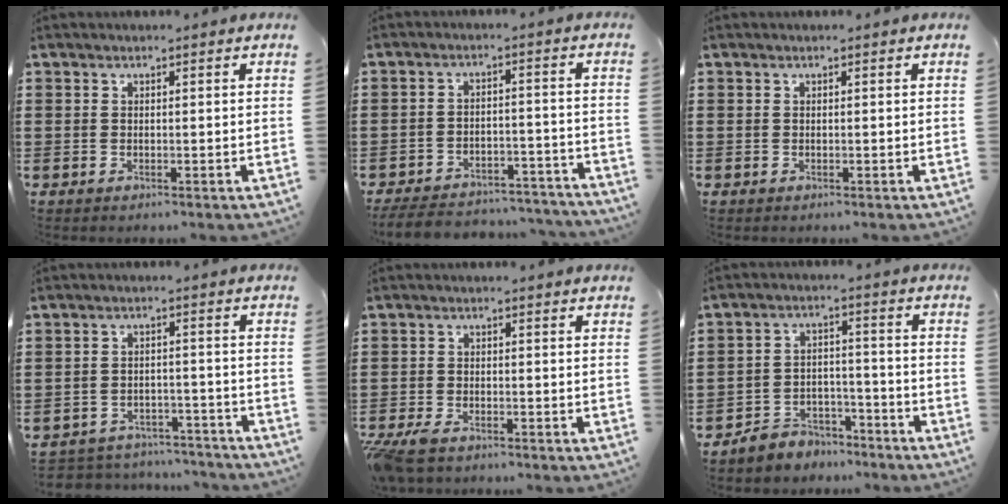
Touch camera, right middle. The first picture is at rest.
{"total": 6.2, "force": [-6.0, 0.7, 1.1], "torque": [-0.025, 0.009, -0.120]}
{"total": 0.0}
{"total": 4.3, "force": [-4.2, 0.5, -0.2], "torque": [-0.003, 0.004, -0.089]}
{"total": 2.8, "force": [-2.4, 0.8, 1.2], "torque": [-0.044, -0.006, -0.055]}
{"total": 5.2, "force": [-5.0, 1.6, -0.1], "torque": [-0.002, 0.015, -0.101]}